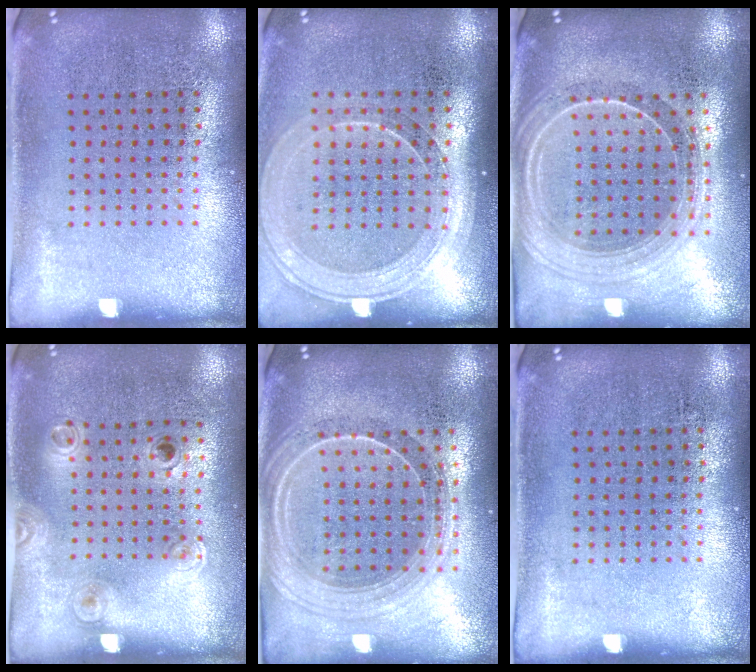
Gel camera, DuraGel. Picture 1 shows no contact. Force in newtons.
{"total": 1.8, "press": 1.6, "slide": 0.8}
{"total": 2.2, "press": 2.0, "slide": 1.1}
{"total": 1.1, "press": 0.8, "slide": 0.8}
{"total": 2.2, "press": 2.0, "slide": 1.1}
{"total": 0.0}